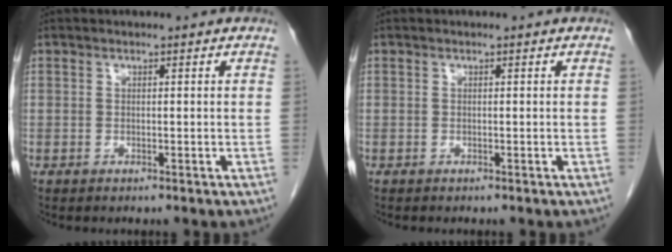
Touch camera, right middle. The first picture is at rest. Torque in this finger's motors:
{"motor_torque": [-0.21, -0.04, -0.02, 0.01]}